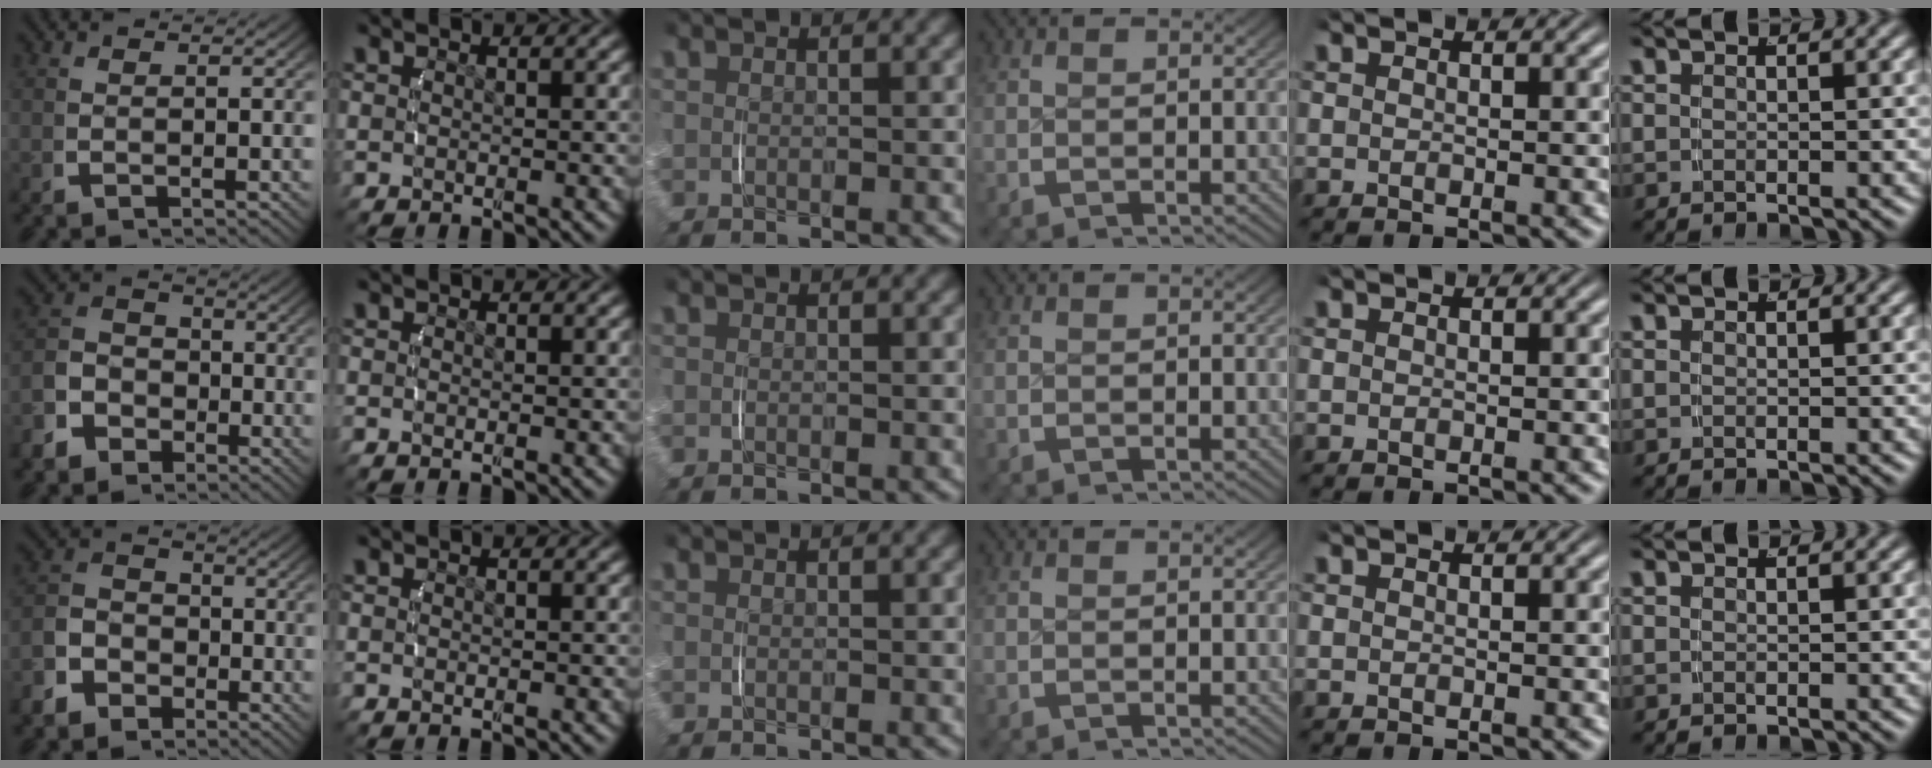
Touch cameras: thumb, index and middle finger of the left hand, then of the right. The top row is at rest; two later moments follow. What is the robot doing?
{"motion": "lift_and_place", "object": "napkin"}